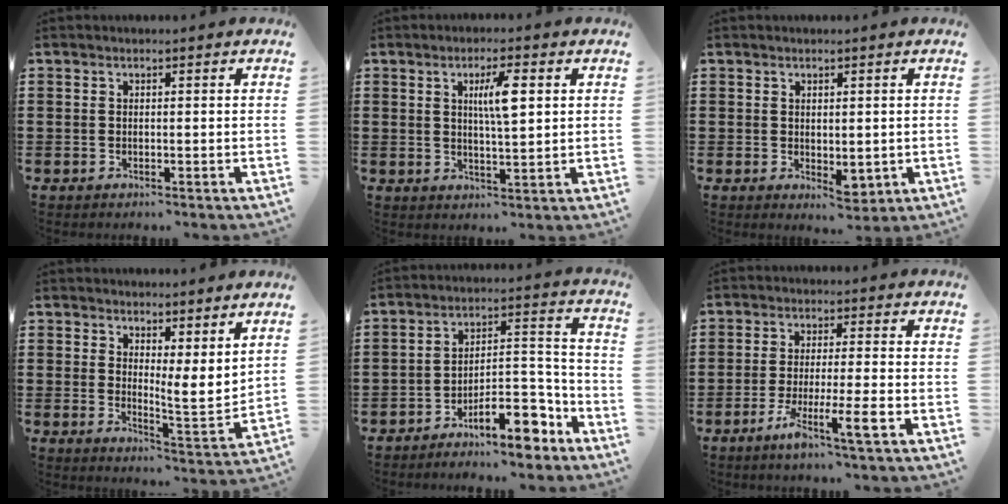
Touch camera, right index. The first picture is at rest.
{"total": 5.5, "force": [1.6, 1.2, 5.2], "torque": [-0.097, 0.004, 0.021]}
{"total": 2.4, "force": [0.2, 1.7, 1.7], "torque": [-0.024, -0.003, 0.006]}
{"total": 4.7, "force": [4.0, 1.0, 2.3], "torque": [-0.034, -0.036, 0.070]}
{"total": 10.0, "force": [-7.2, 3.2, 6.1], "torque": [-0.081, 0.016, -0.130]}
{"total": 6.6, "force": [-3.4, -0.1, 5.6], "torque": [-0.104, -0.015, -0.062]}